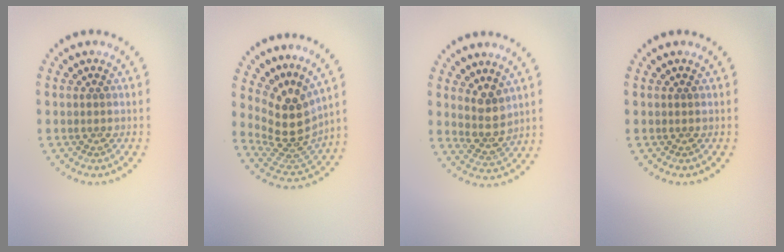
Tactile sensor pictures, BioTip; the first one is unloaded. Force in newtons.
{"total": 4.5, "press": 3.4, "slide": 3.0}
{"total": 3.1, "press": 2.4, "slide": 1.9}
{"total": 0.0}